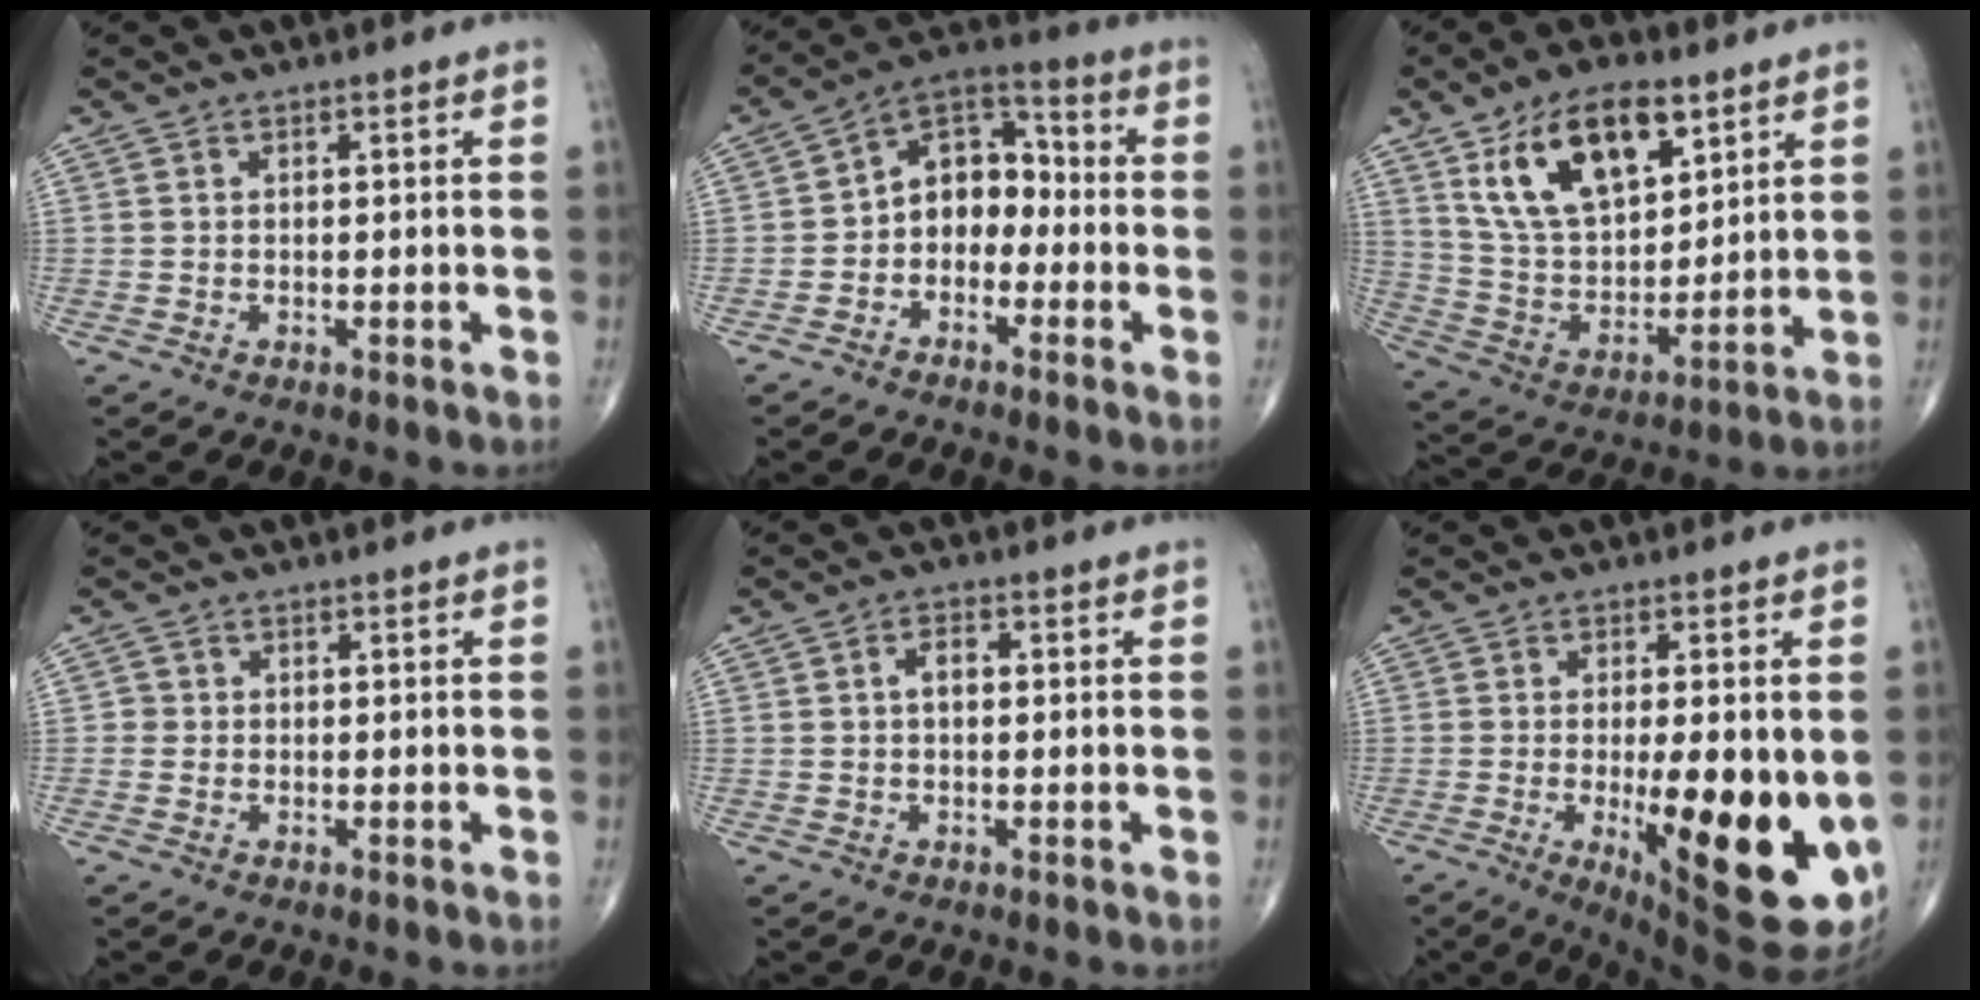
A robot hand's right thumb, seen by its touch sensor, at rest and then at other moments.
{"total": 9.8, "force": [-2.0, 7.2, 6.3], "torque": [-0.065, 0.047, -0.056]}
{"total": 18.3, "force": [9.3, 9.4, 12.7], "torque": [-0.190, -0.033, 0.178]}
{"total": 1.1, "force": [-0.2, 1.0, 0.2], "torque": [0.005, 0.004, -0.007]}
{"total": 2.5, "force": [0.1, 1.5, 2.0], "torque": [-0.031, 0.010, -0.003]}
{"total": 19.1, "force": [-3.5, 6.0, 17.8], "torque": [-0.217, -0.031, -0.027]}